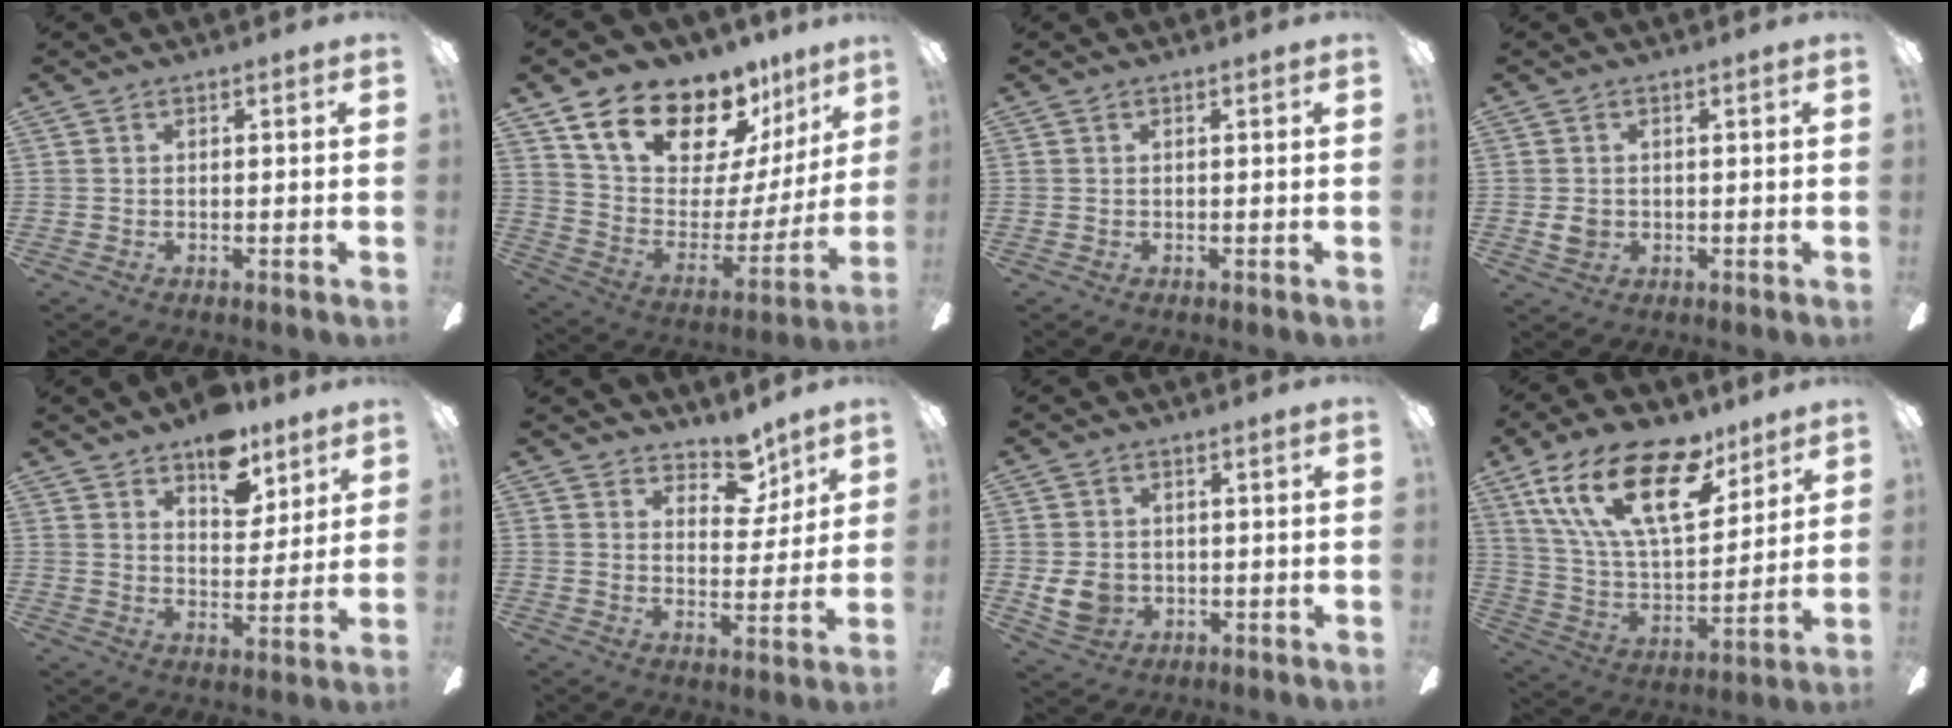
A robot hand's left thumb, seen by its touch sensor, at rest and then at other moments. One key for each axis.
{"total": 19.2, "fx": 14.8, "fy": 8.9, "fz": 8.3, "tx": -0.146, "ty": -0.108, "tz": 0.271}
{"total": 0.0}
{"total": 2.8, "fx": 0.1, "fy": 2.4, "fz": 1.4, "tx": -0.017, "ty": 0.003, "tz": 0.000}
{"total": 10.7, "fx": 7.6, "fy": 5.8, "fz": 4.9, "tx": -0.057, "ty": -0.038, "tz": 0.133}
{"total": 8.3, "fx": 6.4, "fy": 4.3, "fz": 3.0, "tx": -0.027, "ty": -0.042, "tz": 0.111}
{"total": 6.4, "fx": -0.3, "fy": 5.5, "fz": 3.1, "tx": -0.072, "ty": 0.003, "tz": -0.005}
{"total": 24.3, "fx": 13.6, "fy": 11.2, "fz": 16.7, "tx": -0.318, "ty": -0.063, "tz": 0.237}